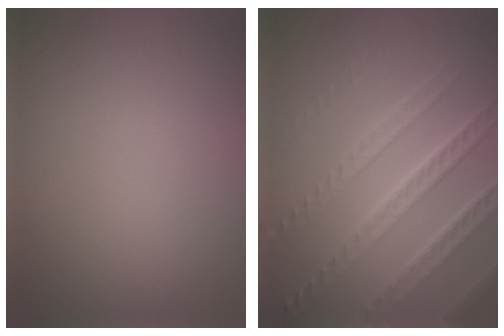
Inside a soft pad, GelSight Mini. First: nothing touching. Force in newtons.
{"total": 7.5, "press": 5.3, "slide": 5.3}